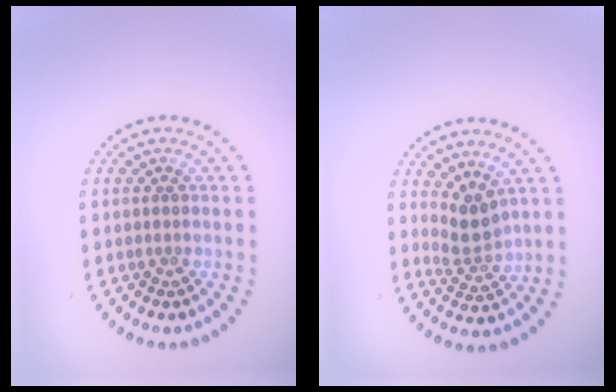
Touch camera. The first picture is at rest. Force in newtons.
{"total": 2.5, "press": 1.8, "slide": 1.7}